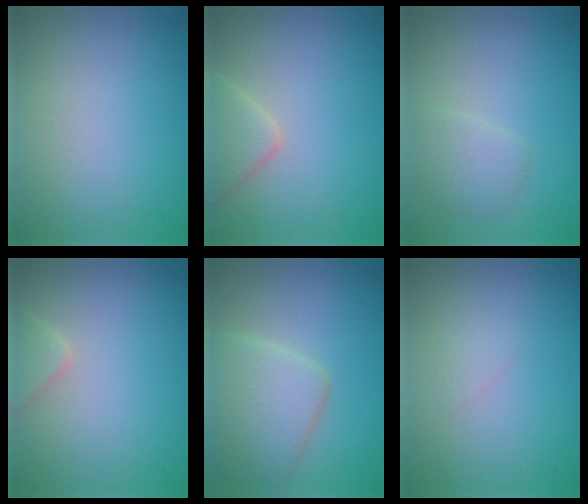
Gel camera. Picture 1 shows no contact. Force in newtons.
{"total": 2.8, "press": 2.8, "slide": 0.1}
{"total": 1.9, "press": 1.9, "slide": 0.0}
{"total": 1.7, "press": 1.7, "slide": 0.1}
{"total": 5.2, "press": 5.1, "slide": 0.3}
{"total": 0.7, "press": 0.7, "slide": 0.1}